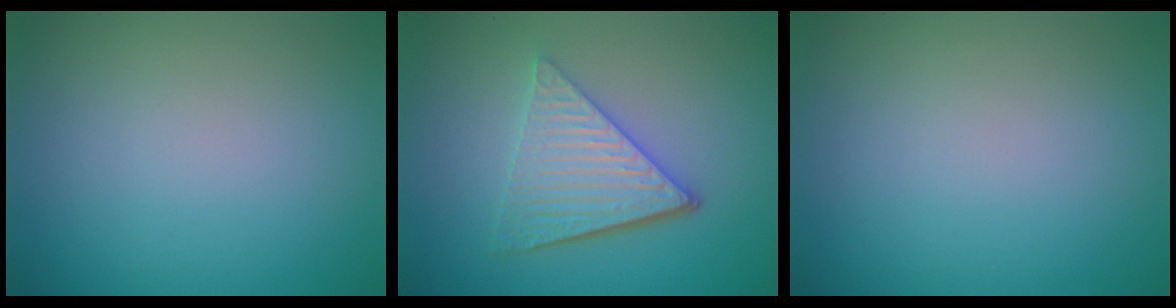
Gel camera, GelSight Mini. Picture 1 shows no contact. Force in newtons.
{"total": 5.4, "press": 3.8, "slide": 3.8}
{"total": 0.0}